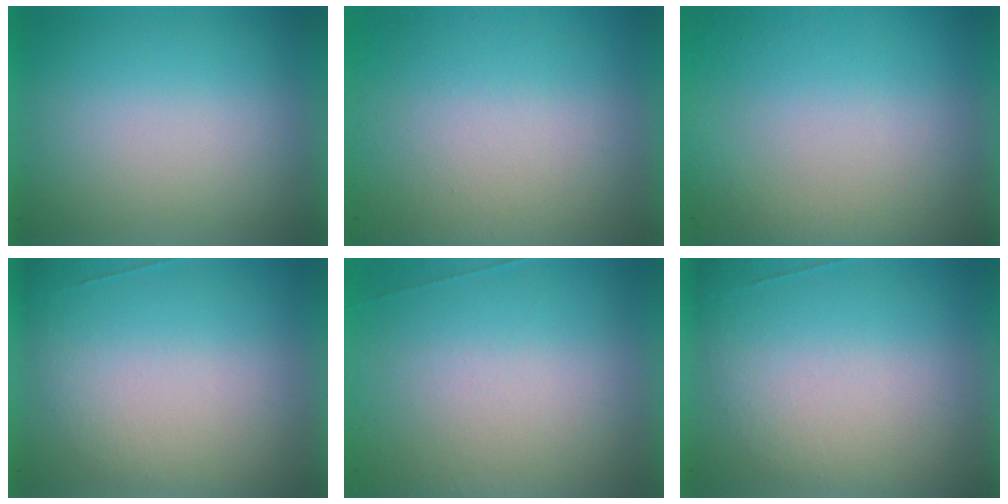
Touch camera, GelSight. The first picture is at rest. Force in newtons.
{"total": 8.1}
{"total": 8.1}
{"total": 2.6}
{"total": 6.8}
{"total": 2.6}